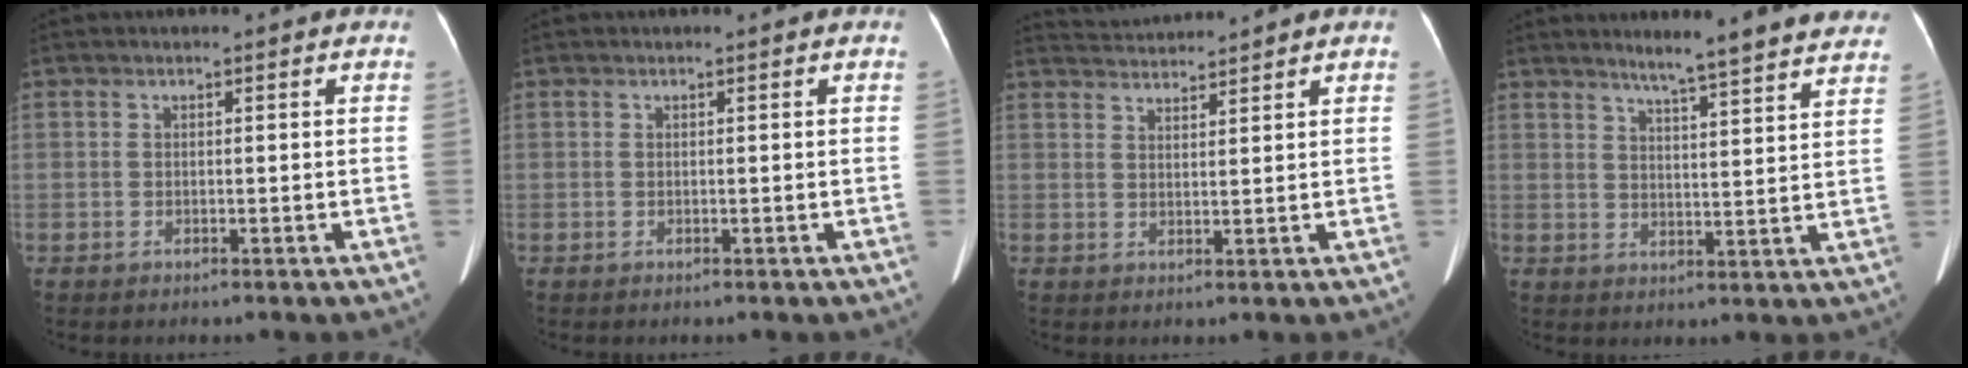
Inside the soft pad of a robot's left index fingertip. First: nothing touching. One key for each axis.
{"total": 0.0}
{"total": 4.4, "fx": 4.3, "fy": -0.8, "fz": 0.1, "tx": -0.007, "ty": 0.020, "tz": 0.079}
{"total": 14.3, "fx": 12.6, "fy": 0.4, "fz": 6.8, "tx": -0.087, "ty": -0.007, "tz": 0.150}